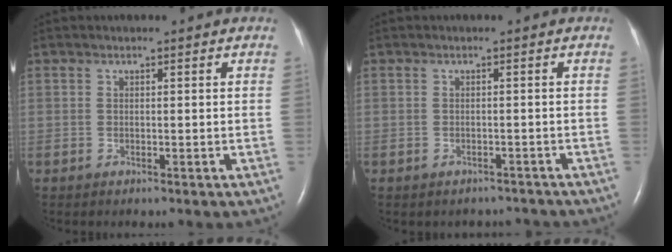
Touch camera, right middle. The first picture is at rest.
{"total": 2.8, "force": [-2.5, 1.3, -0.1], "torque": [0.001, 0.009, -0.030]}